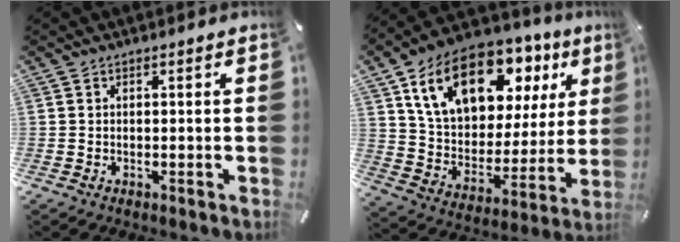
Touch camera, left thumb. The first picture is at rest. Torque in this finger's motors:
{"motor_torque": [2.50, 2.51, 1.77, -1.00, 0.28]}